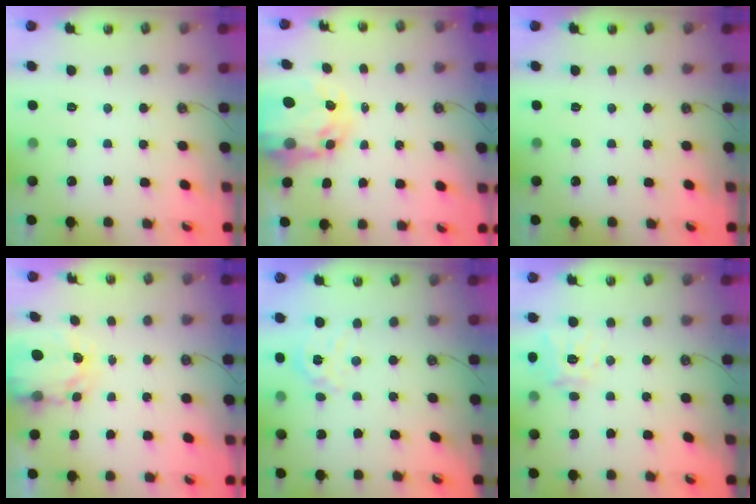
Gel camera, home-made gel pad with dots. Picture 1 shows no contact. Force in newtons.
{"total": 7.3, "press": 7.3, "slide": 0.7}
{"total": 0.0}
{"total": 4.0, "press": 4.0, "slide": 0.1}
{"total": 8.7, "press": 8.7, "slide": 0.8}
{"total": 12.1, "press": 12.0, "slide": 1.5}